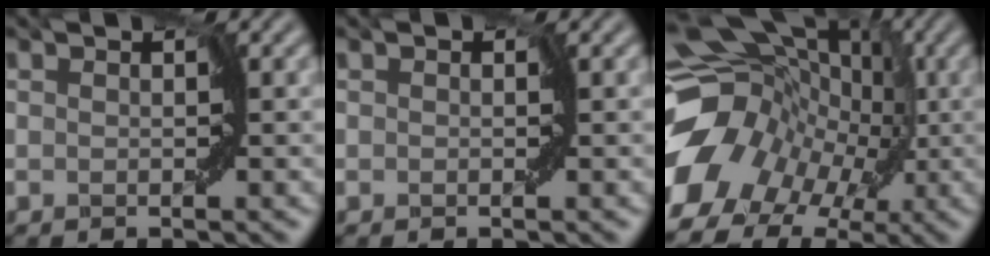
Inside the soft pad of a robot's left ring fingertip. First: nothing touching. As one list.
[{"total": 0.0}, {"total": 14.2, "force": [-2.0, 11.3, 8.4], "torque": [-0.165, -0.006, -0.034]}]